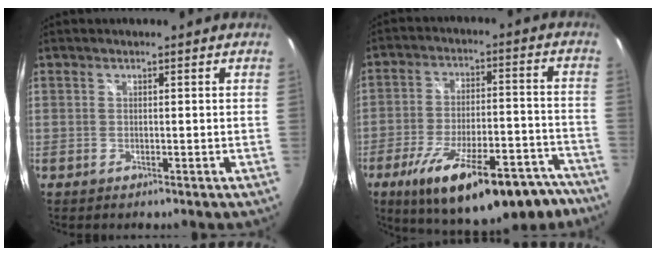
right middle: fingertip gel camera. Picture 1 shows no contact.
{"total": 25.1, "force": [-17.7, 8.2, 15.8], "torque": [-0.249, -0.018, -0.243]}